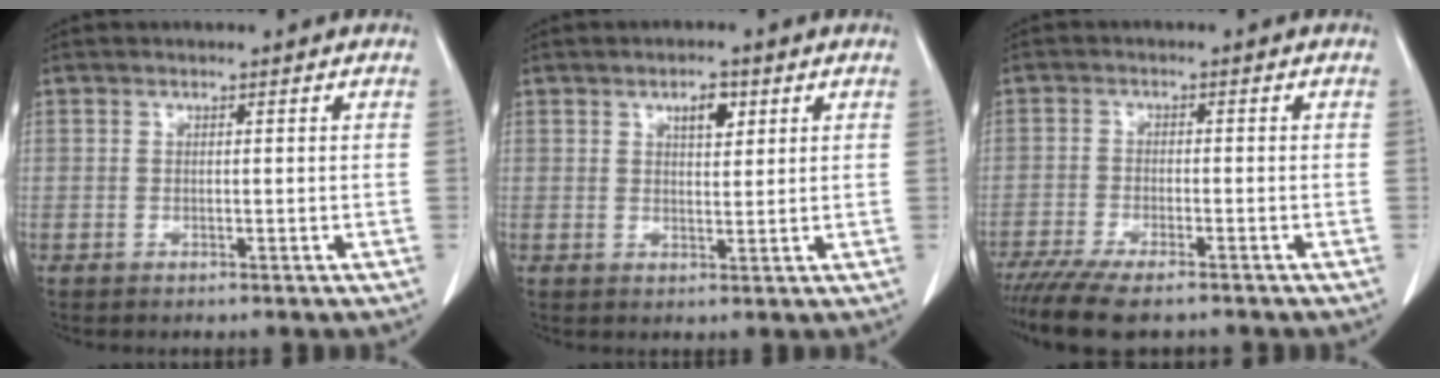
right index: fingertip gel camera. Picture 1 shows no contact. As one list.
[{"total": 3.4, "force": [1.7, 1.4, 2.5], "torque": [-0.039, -0.001, 0.028]}, {"total": 9.9, "force": [-8.1, 1.8, 5.4], "torque": [-0.082, -0.019, -0.129]}]